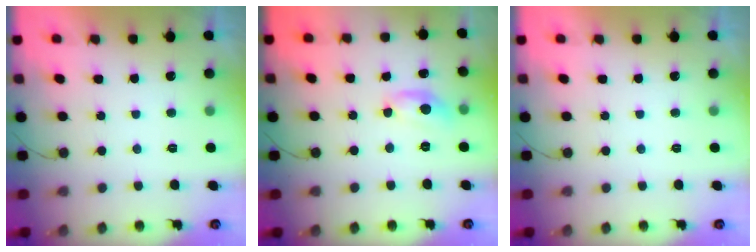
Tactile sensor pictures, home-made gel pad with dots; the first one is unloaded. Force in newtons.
{"total": 8.3, "press": 8.3, "slide": 0.6}
{"total": 0.0}